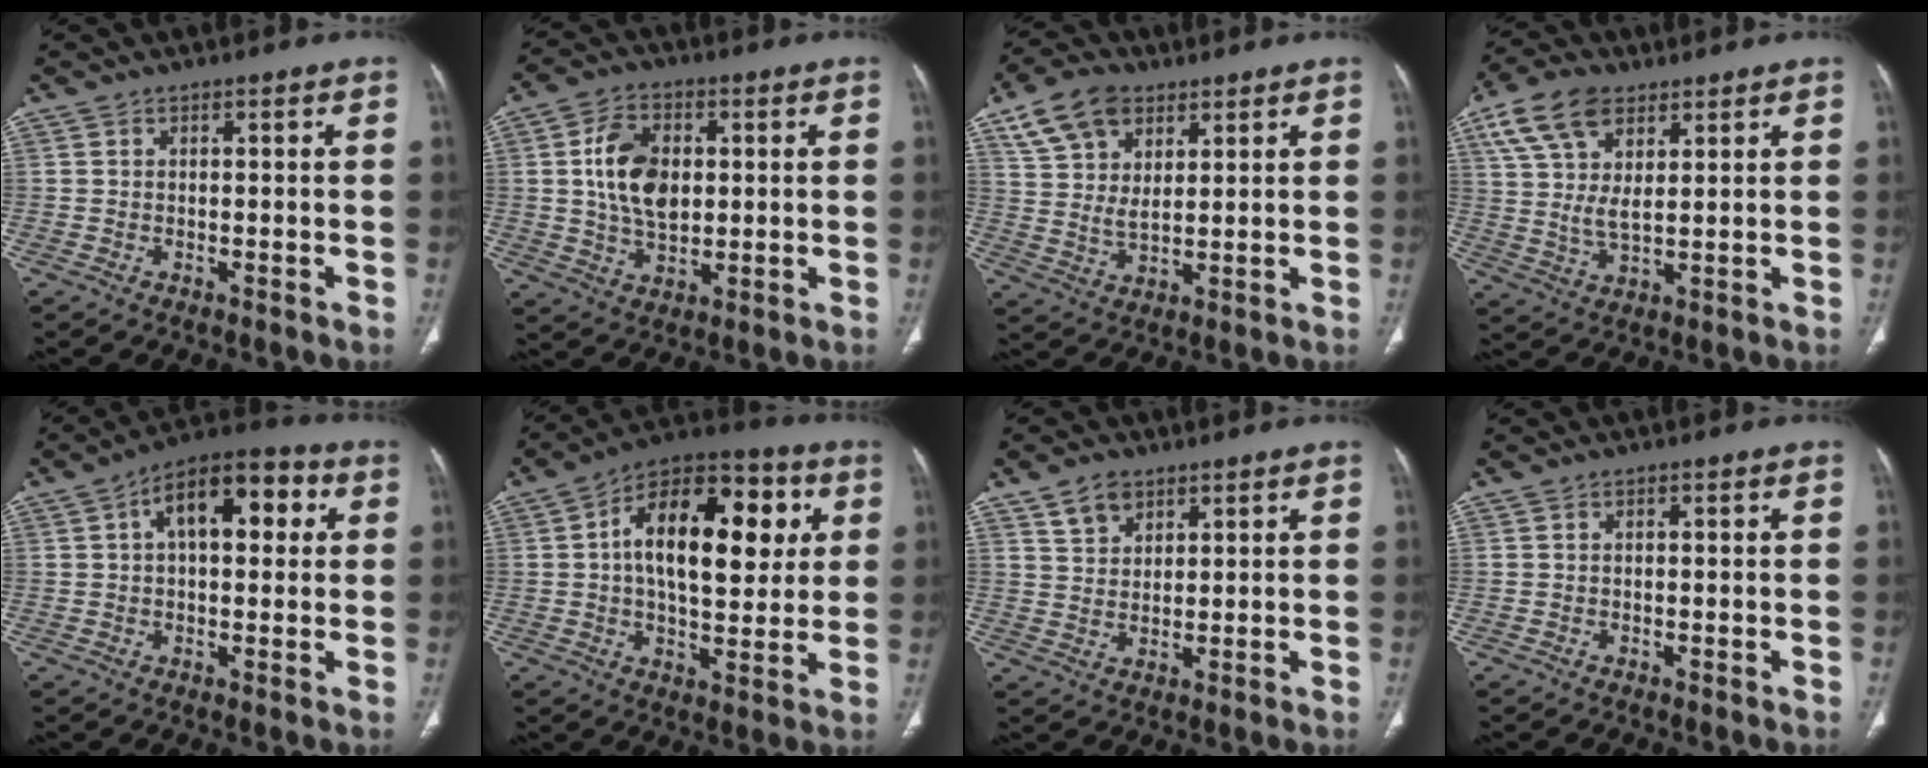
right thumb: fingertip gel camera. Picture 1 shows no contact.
{"total": 11.1, "force": [1.5, 7.2, 8.3], "torque": [-0.135, -0.004, 0.031]}
{"total": 10.9, "force": [6.0, 6.4, 6.5], "torque": [-0.108, -0.015, 0.119]}
{"total": 11.8, "force": [6.0, 6.0, 8.2], "torque": [-0.157, -0.012, 0.118]}
{"total": 13.6, "force": [3.6, 7.0, 11.0], "torque": [-0.142, 0.027, 0.047]}
{"total": 21.1, "force": [4.3, 11.2, 17.4], "torque": [-0.233, 0.016, 0.054]}
{"total": 5.0, "force": [3.2, 3.2, 2.1], "torque": [-0.024, -0.020, 0.066]}
{"total": 0.0}